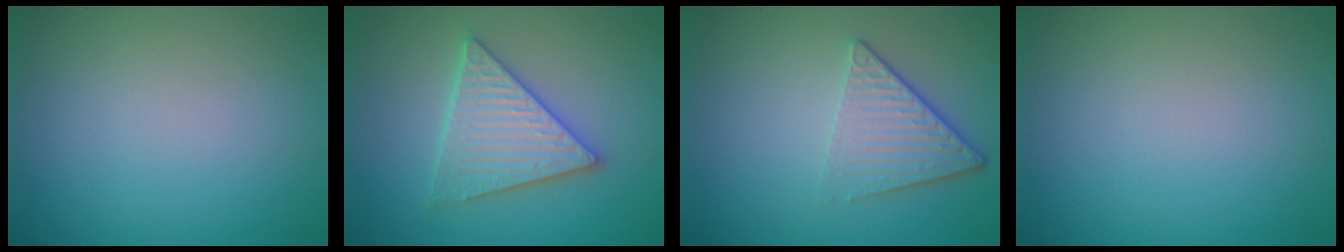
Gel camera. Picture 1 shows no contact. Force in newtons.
{"total": 5.3, "press": 5.3, "slide": 0.5}
{"total": 4.3, "press": 3.1, "slide": 3.0}
{"total": 0.0}